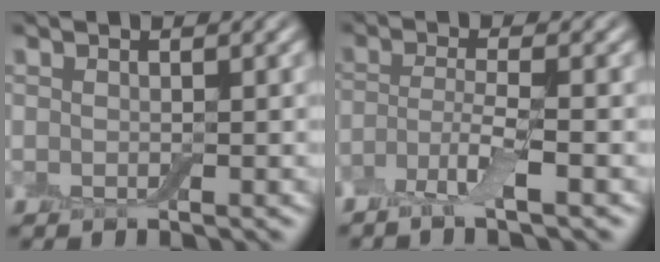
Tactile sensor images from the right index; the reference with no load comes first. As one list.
[{"total": 2.9, "force": [-1.8, 0.4, 2.3], "torque": [-0.051, -0.003, -0.043]}]